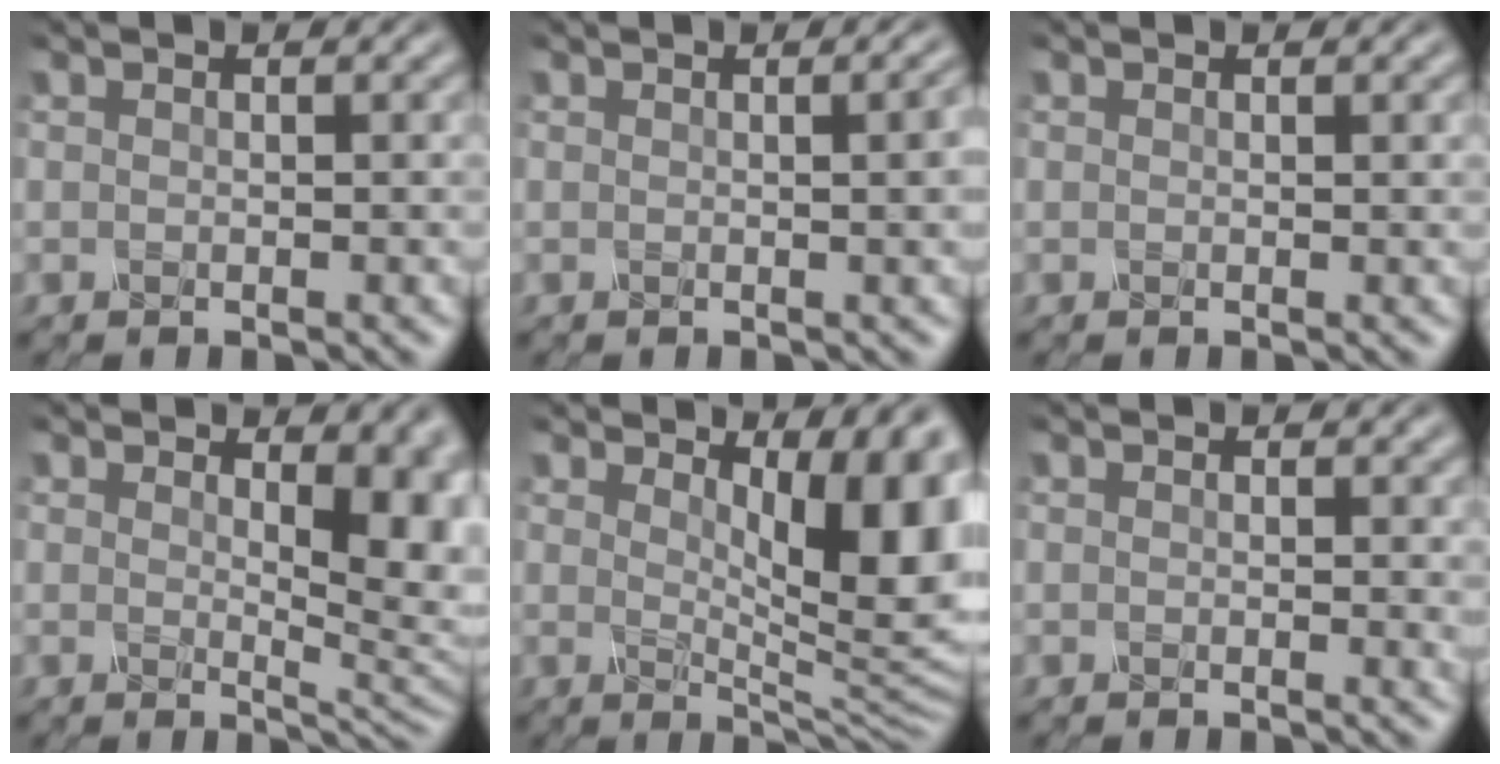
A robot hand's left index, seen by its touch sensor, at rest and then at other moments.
{"total": 3.5, "force": [0.4, 1.4, 3.2], "torque": [-0.017, 0.013, 0.004]}
{"total": 0.0}
{"total": 6.3, "force": [1.6, 2.7, 5.4], "torque": [-0.051, -0.007, 0.029]}
{"total": 9.6, "force": [2.8, 3.3, 8.6], "torque": [-0.100, -0.012, 0.047]}
{"total": 1.1, "force": [0.4, 0.3, 0.9], "torque": [-0.008, 0.000, 0.006]}